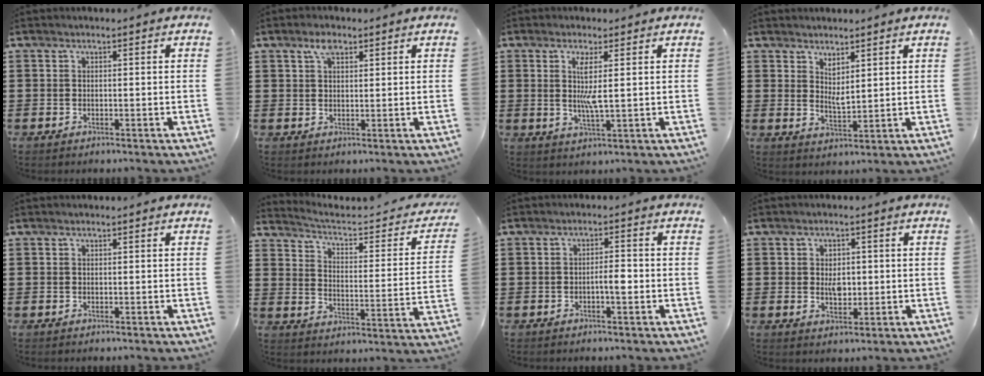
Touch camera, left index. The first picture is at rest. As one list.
[{"total": 2.4, "force": [1.6, 1.2, 1.3], "torque": [-0.022, 0.001, 0.027]}, {"total": 4.6, "force": [1.0, 0.3, 4.5], "torque": [-0.088, -0.004, 0.014]}, {"total": 2.9, "force": [2.3, 0.7, 1.5], "torque": [-0.034, -0.004, 0.043]}, {"total": 0.0}, {"total": 2.9, "force": [2.5, 0.5, 1.5], "torque": [-0.048, -0.025, 0.030]}, {"total": 2.9, "force": [-0.8, 0.7, 2.7], "torque": [-0.049, 0.004, -0.017]}, {"total": 3.5, "force": [0.2, 2.3, 2.6], "torque": [-0.038, 0.001, 0.000]}]